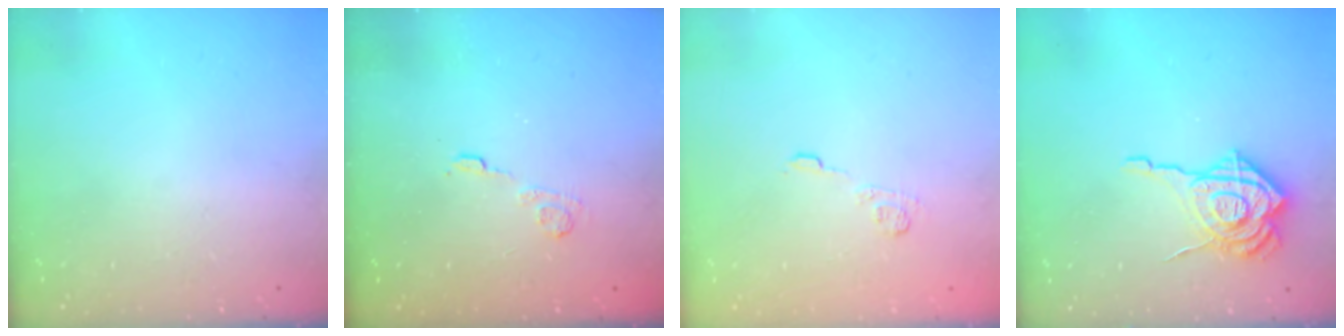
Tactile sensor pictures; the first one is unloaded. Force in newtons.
{"total": 3.5, "press": 3.2, "slide": 1.4}
{"total": 4.1, "press": 3.8, "slide": 1.5}
{"total": 16.2, "press": 16.1, "slide": 1.7}